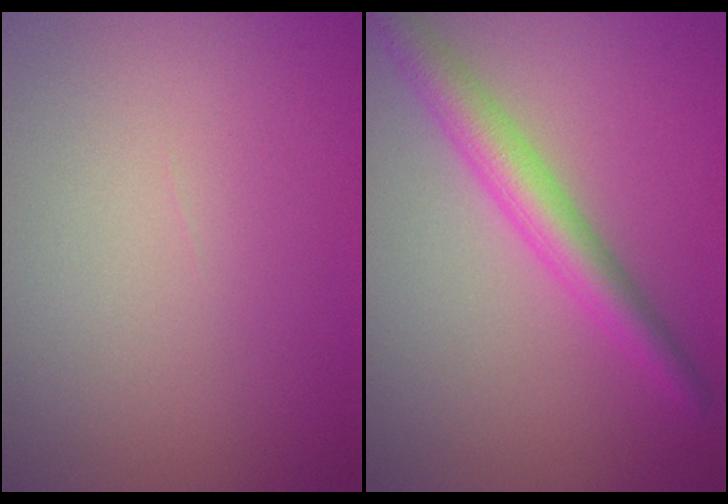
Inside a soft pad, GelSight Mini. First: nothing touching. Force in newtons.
{"total": 4.2, "press": 4.2, "slide": 0.1}